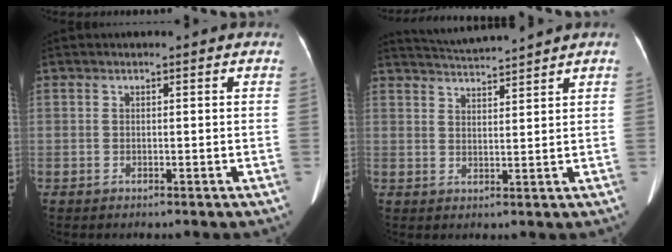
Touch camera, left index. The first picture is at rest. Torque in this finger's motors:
{"motor_torque": [0.06, -0.50, 0.00, 0.03]}